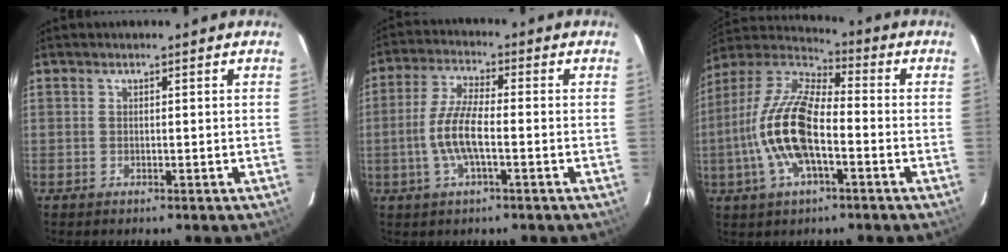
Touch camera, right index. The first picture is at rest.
{"total": 7.9, "force": [-2.0, 1.8, 7.4], "torque": [-0.155, 0.001, -0.040]}
{"total": 16.4, "force": [-3.9, 6.5, 14.6], "torque": [-0.300, 0.002, -0.084]}